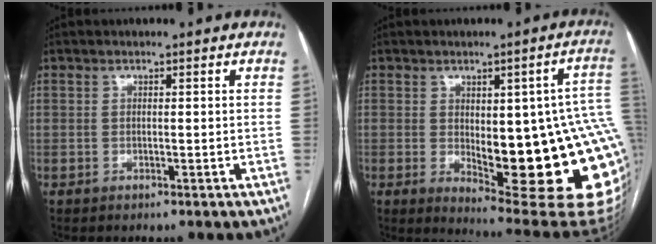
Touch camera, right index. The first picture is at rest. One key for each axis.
{"total": 23.1, "fx": -2.0, "fy": 6.3, "fz": 22.1, "tx": -0.194, "ty": 0.002, "tz": -0.001}